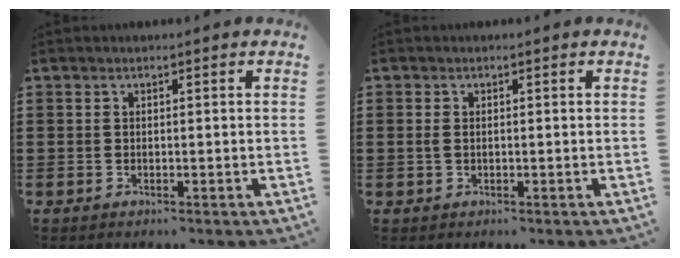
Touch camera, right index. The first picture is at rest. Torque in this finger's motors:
{"motor_torque": [-0.30, 0.80, -0.01, -0.01]}